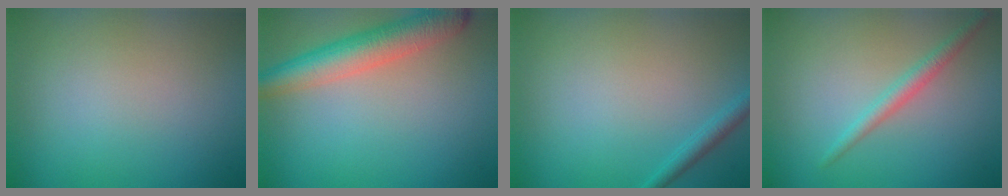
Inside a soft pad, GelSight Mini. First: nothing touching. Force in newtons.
{"total": 5.2, "press": 5.2, "slide": 0.3}
{"total": 1.4, "press": 1.4, "slide": 0.1}
{"total": 1.9, "press": 1.9, "slide": 0.1}